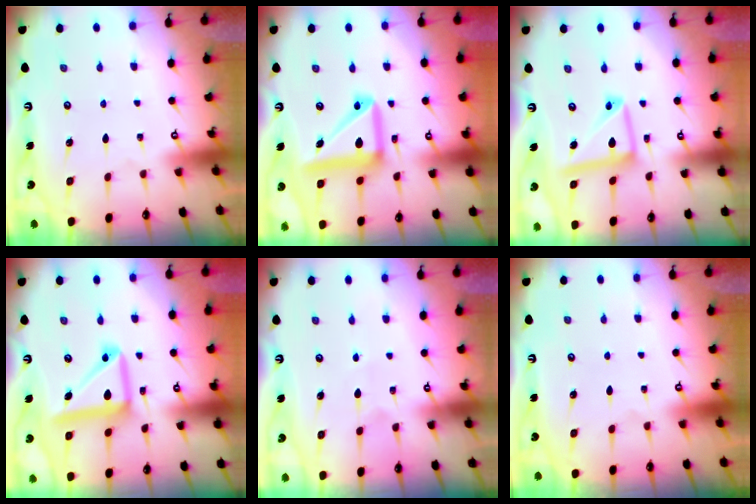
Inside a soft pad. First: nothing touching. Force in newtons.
{"total": 17.3, "press": 17.2, "slide": 2.1}
{"total": 12.4, "press": 12.4, "slide": 1.3}
{"total": 16.5, "press": 16.5, "slide": 1.4}
{"total": 4.9, "press": 4.9, "slide": 0.5}
{"total": 0.0}